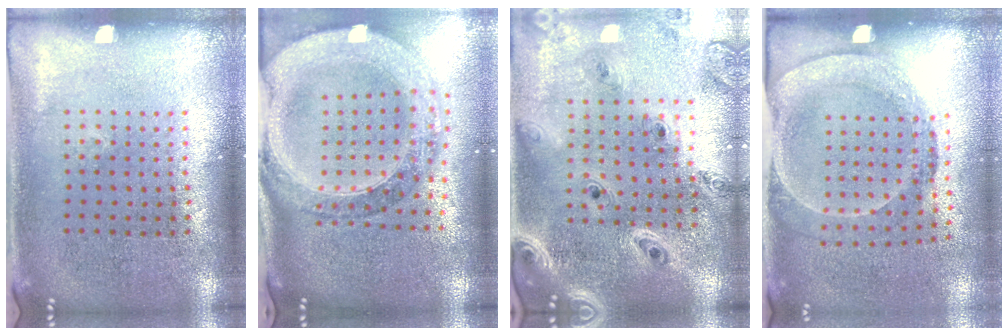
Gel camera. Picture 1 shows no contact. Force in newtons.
{"total": 2.5, "press": 2.2, "slide": 1.2}
{"total": 2.0, "press": 1.9, "slide": 0.6}
{"total": 1.6, "press": 1.2, "slide": 1.1}